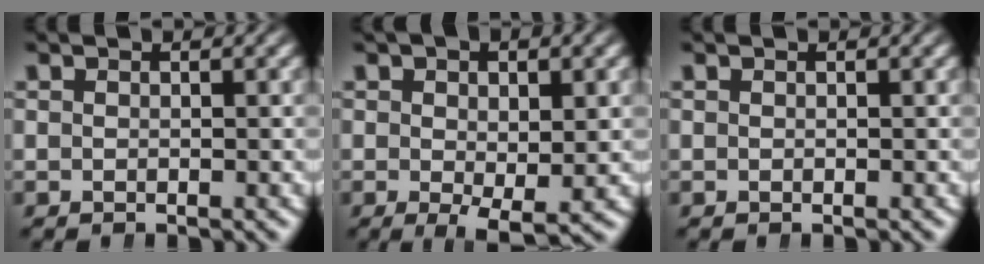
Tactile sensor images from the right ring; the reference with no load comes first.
{"total": 3.2, "force": [-0.9, 1.2, 2.9], "torque": [-0.048, -0.018, -0.005]}
{"total": 0.0}